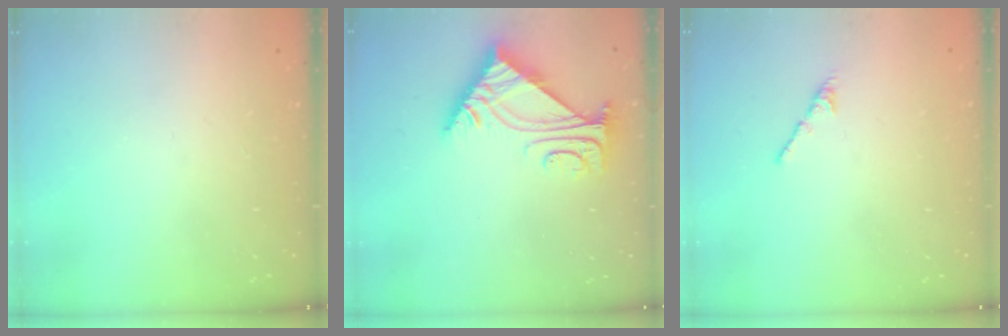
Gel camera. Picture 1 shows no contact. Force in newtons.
{"total": 5.9, "press": 5.8, "slide": 0.6}
{"total": 2.7, "press": 2.6, "slide": 0.8}